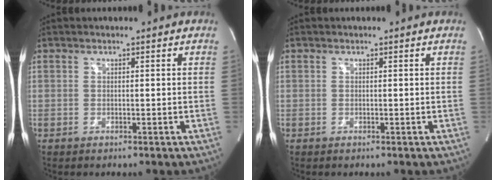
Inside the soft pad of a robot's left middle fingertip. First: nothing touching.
{"total": 0.0}